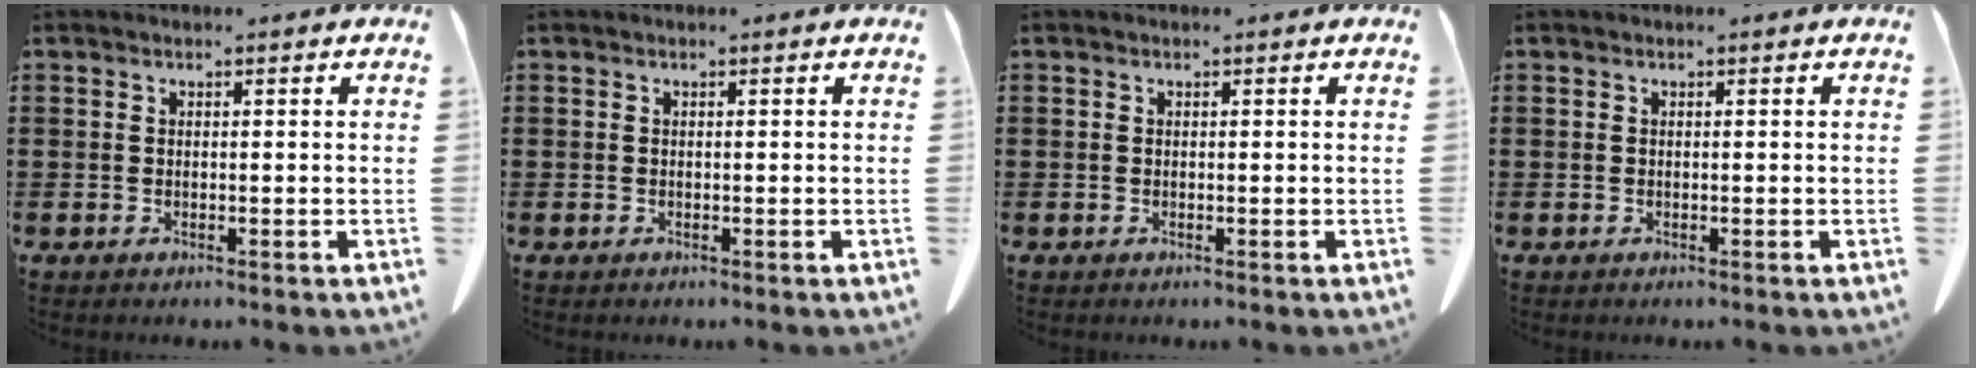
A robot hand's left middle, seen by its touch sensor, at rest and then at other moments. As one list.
[{"total": 0.0}, {"total": 0.0}, {"total": 0.0}]